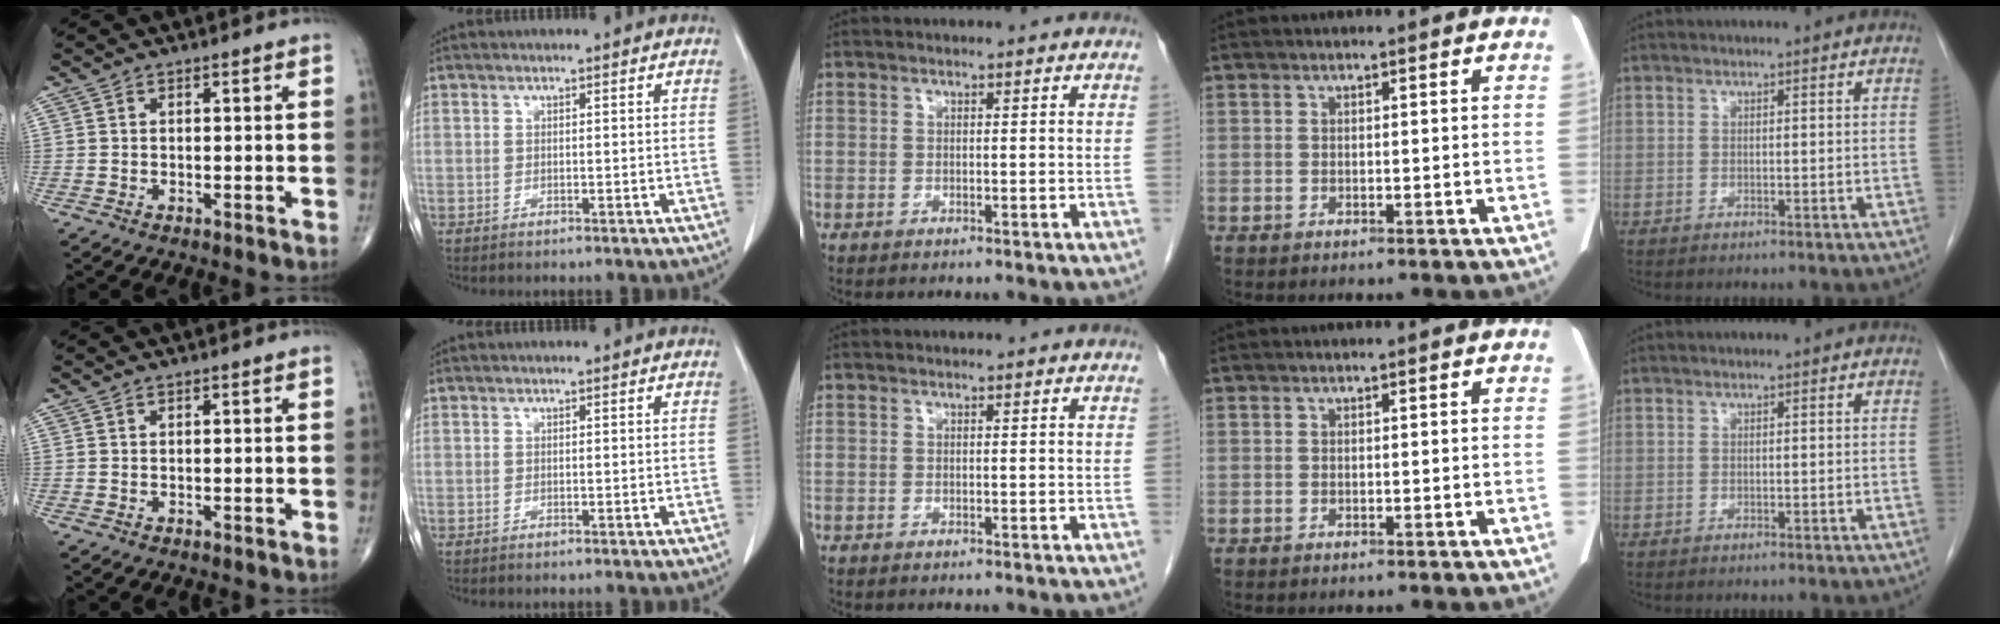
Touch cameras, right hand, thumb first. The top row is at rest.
{}